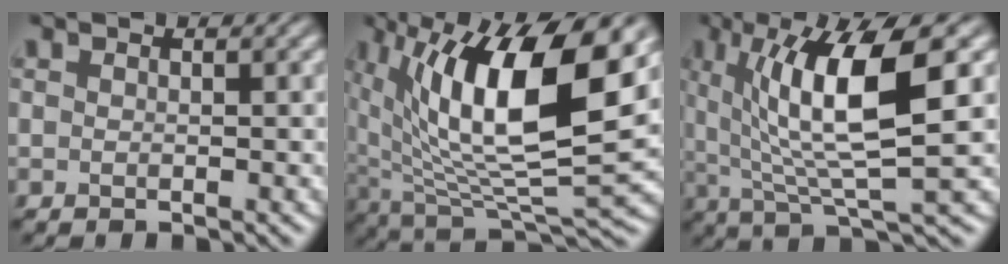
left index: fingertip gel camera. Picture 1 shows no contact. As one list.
[{"total": 15.2, "force": [4.7, 5.6, 13.3], "torque": [-0.227, -0.002, 0.080]}, {"total": 10.2, "force": [2.4, 2.6, 9.6], "torque": [-0.157, -0.006, 0.049]}]